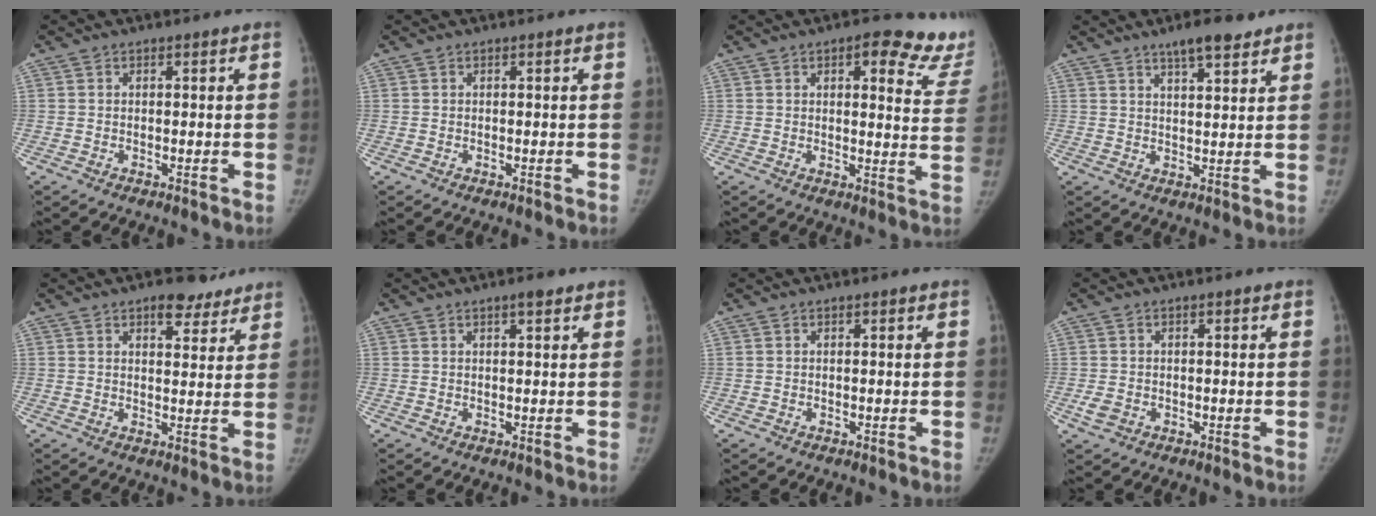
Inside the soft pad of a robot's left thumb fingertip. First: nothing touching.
{"total": 0.0}
{"total": 15.6, "force": [11.2, 5.8, 9.2], "torque": [-0.057, -0.052, 0.105]}
{"total": 6.7, "force": [4.9, 1.8, 4.3], "torque": [-0.057, -0.025, 0.078]}
{"total": 6.5, "force": [4.6, 3.2, 3.3], "torque": [-0.017, -0.024, 0.063]}
{"total": 2.1, "force": [1.4, 0.5, 1.5], "torque": [-0.021, -0.006, 0.021]}
{"total": 0.0}
{"total": 2.2, "force": [-0.8, 1.7, 1.0], "torque": [-0.019, 0.000, -0.010]}